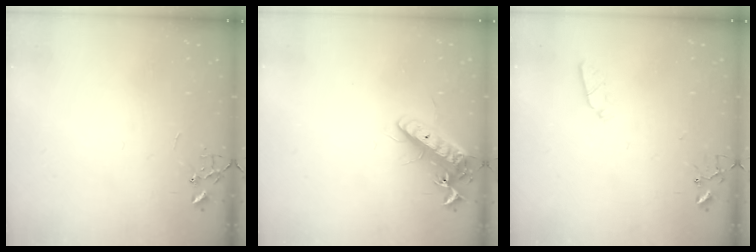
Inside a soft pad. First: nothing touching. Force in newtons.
{"total": 13.6, "press": 13.4, "slide": 2.3}
{"total": 2.9, "press": 2.8, "slide": 0.5}